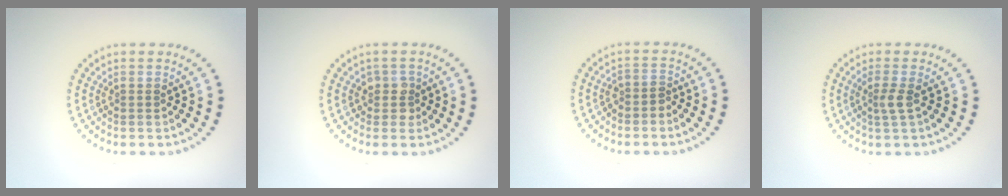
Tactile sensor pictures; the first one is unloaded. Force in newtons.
{"total": 1.6, "press": 1.4, "slide": 0.7}
{"total": 1.5, "press": 1.1, "slide": 0.9}
{"total": 1.6, "press": 1.3, "slide": 1.0}